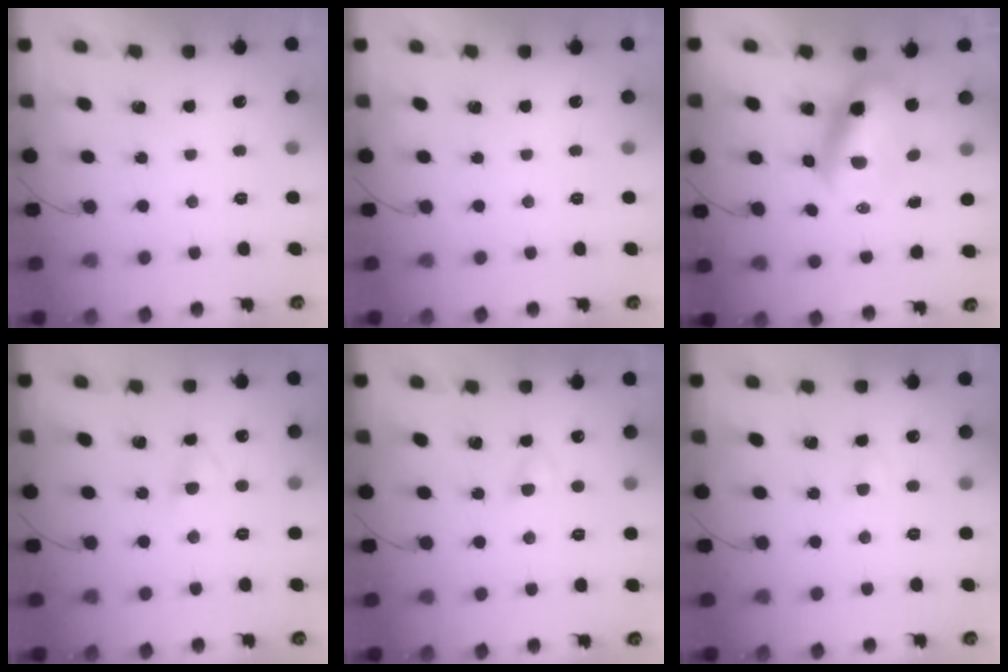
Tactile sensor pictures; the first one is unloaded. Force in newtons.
{"total": 0.0}
{"total": 9.0, "press": 8.7, "slide": 2.2}
{"total": 3.4, "press": 3.2, "slide": 1.2}
{"total": 3.2, "press": 2.8, "slide": 1.4}
{"total": 2.9, "press": 2.7, "slide": 1.0}